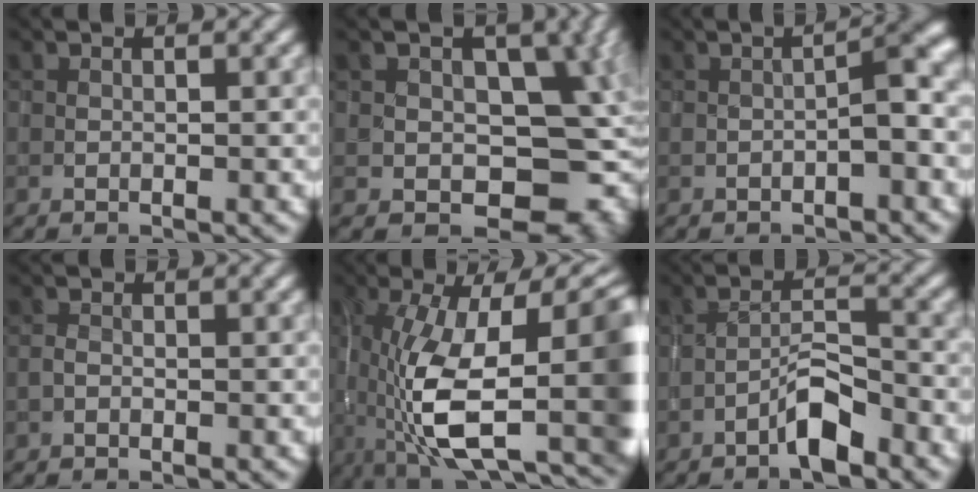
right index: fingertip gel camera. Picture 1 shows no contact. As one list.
[{"total": 11.1, "force": [-0.6, 8.0, 7.7], "torque": [-0.078, -0.009, -0.014]}, {"total": 2.3, "force": [-0.8, 0.5, 2.2], "torque": [-0.037, 0.014, -0.014]}, {"total": 0.7, "force": [-0.3, 0.4, 0.4], "torque": [-0.007, 0.000, -0.008]}, {"total": 15.5, "force": [-3.2, 5.8, 14.0], "torque": [-0.228, -0.017, -0.044]}, {"total": 3.4, "force": [-2.4, 0.6, 2.3], "torque": [-0.043, 0.017, -0.049]}]